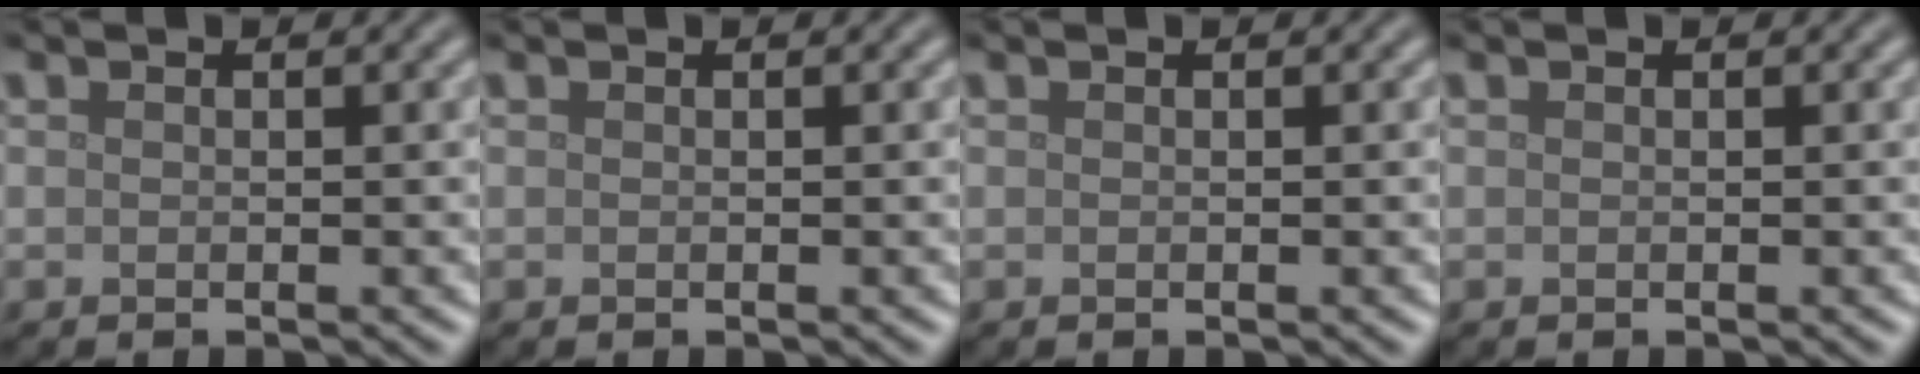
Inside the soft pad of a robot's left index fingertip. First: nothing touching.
{"total": 0.0}
{"total": 0.0}
{"total": 0.0}